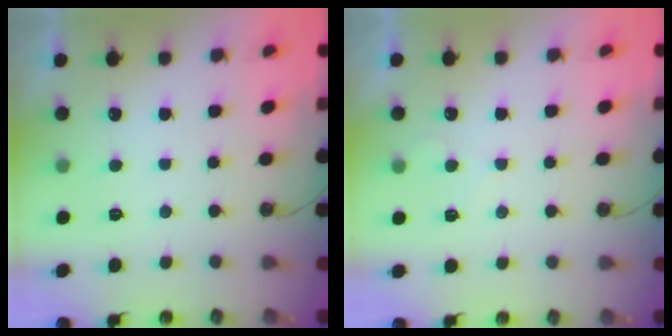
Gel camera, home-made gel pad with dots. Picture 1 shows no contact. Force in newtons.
{"total": 4.0, "press": 4.0, "slide": 0.5}